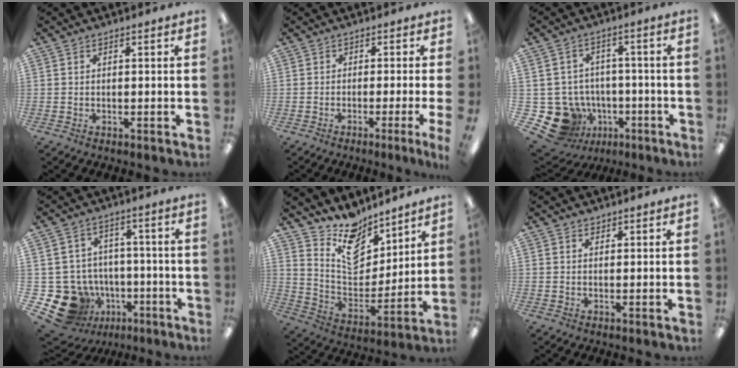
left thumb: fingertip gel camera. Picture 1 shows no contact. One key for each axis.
{"total": 2.8, "fx": -1.4, "fy": -0.5, "fz": 2.4, "tx": -0.035, "ty": -0.011, "tz": -0.022}
{"total": 11.8, "fx": -4.7, "fy": 10.1, "fz": 3.8, "tx": -0.094, "ty": 0.017, "tz": -0.068}
{"total": 13.7, "fx": -5.8, "fy": 11.5, "fz": 4.7, "tx": -0.102, "ty": 0.028, "tz": -0.077}
{"total": 12.7, "fx": 10.3, "fy": 6.3, "fz": 4.1, "tx": -0.079, "ty": -0.089, "tz": 0.191}
{"total": 0.9, "fx": 0.8, "fy": 0.4, "fz": 0.0, "tx": 0.007, "ty": -0.005, "tz": 0.015}